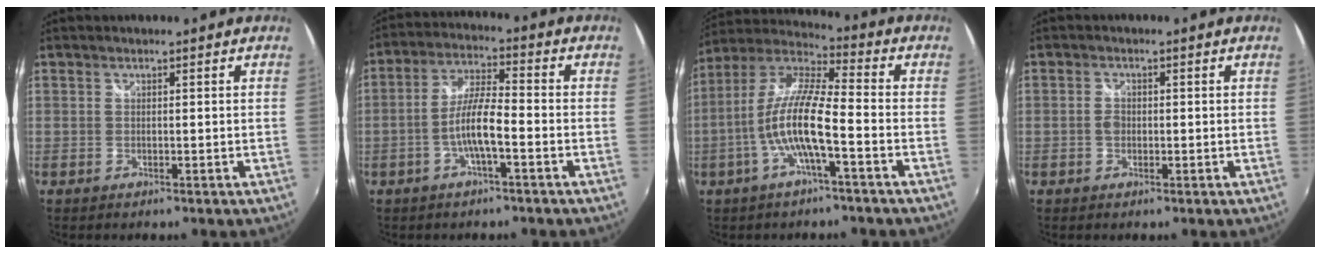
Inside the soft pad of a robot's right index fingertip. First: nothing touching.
{"total": 7.4, "force": [-2.9, 1.0, 6.7], "torque": [-0.137, 0.006, -0.052]}
{"total": 12.4, "force": [-3.9, 1.9, 11.7], "torque": [-0.229, 0.002, -0.077]}
{"total": 1.8, "force": [-0.3, 1.4, 1.2], "torque": [-0.024, 0.002, -0.008]}